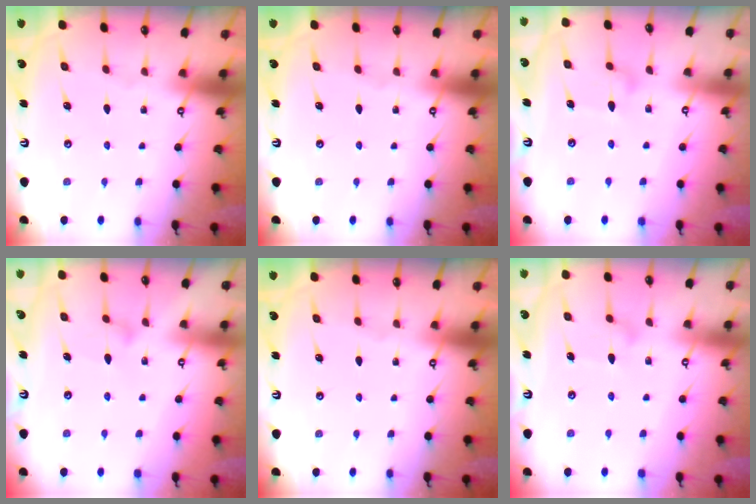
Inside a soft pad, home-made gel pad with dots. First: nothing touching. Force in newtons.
{"total": 0.0}
{"total": 8.1, "press": 8.0, "slide": 0.4}
{"total": 8.4, "press": 8.4, "slide": 0.2}
{"total": 0.0}
{"total": 9.0, "press": 9.0, "slide": 0.4}